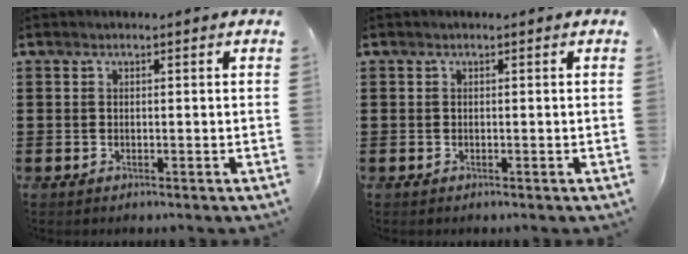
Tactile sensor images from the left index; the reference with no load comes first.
{"total": 0.0}